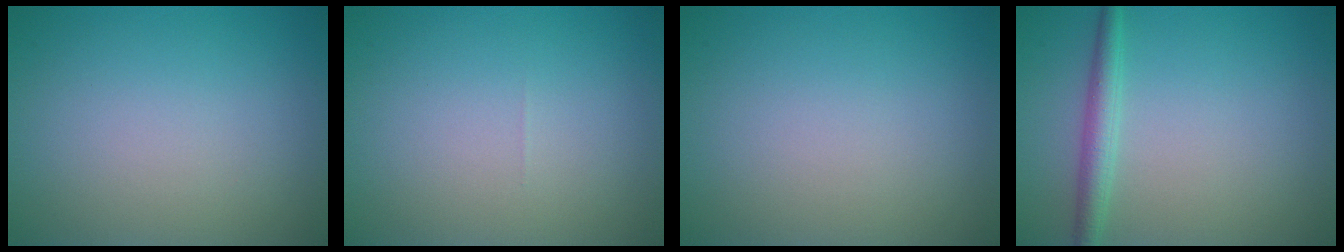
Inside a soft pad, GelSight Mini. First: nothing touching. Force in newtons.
{"total": 0.0}
{"total": 0.0}
{"total": 2.3, "press": 2.3, "slide": 0.1}